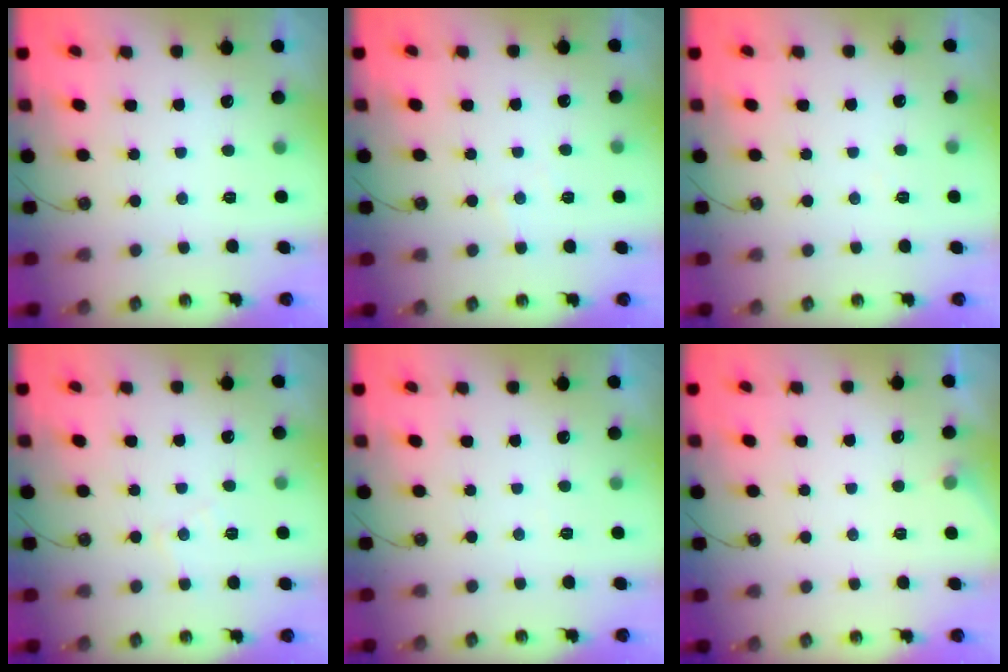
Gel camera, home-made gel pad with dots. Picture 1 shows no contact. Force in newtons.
{"total": 3.3, "press": 3.2, "slide": 0.5}
{"total": 3.0, "press": 2.9, "slide": 0.6}
{"total": 6.3, "press": 6.2, "slide": 0.9}
{"total": 2.7, "press": 2.7, "slide": 0.5}
{"total": 2.6, "press": 2.5, "slide": 0.5}